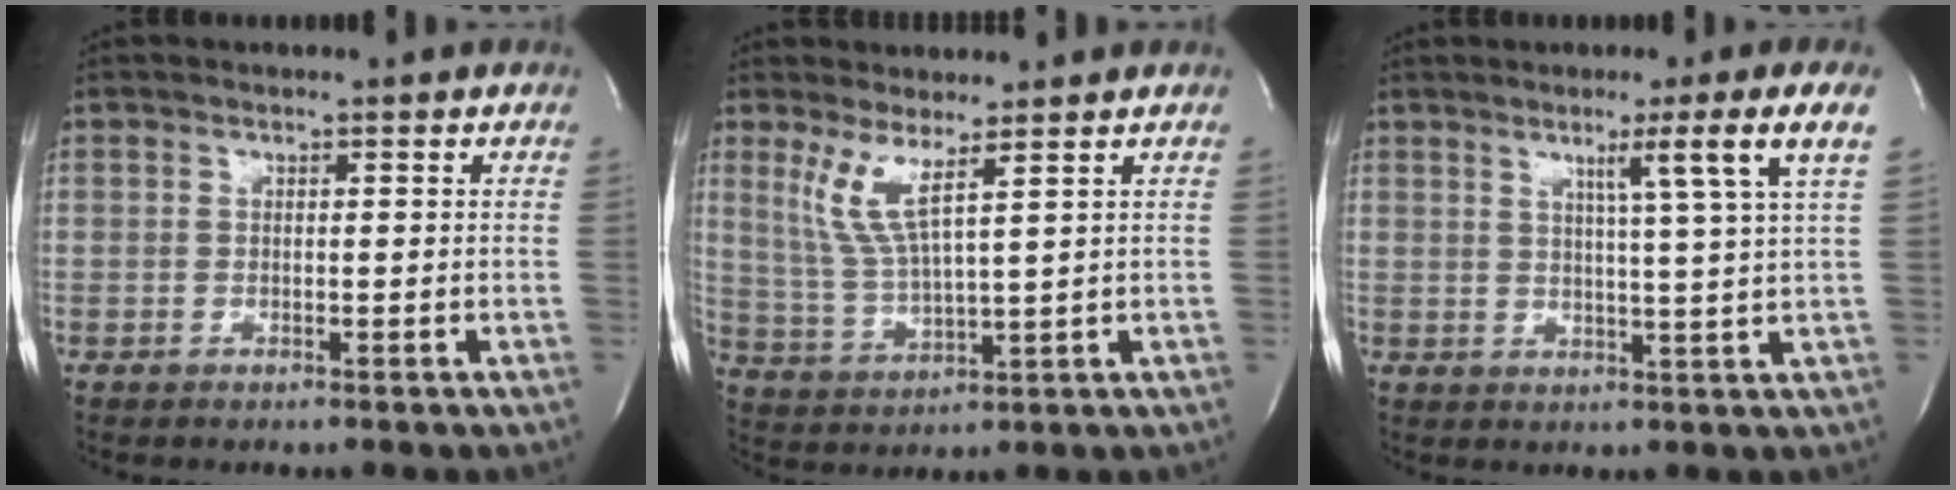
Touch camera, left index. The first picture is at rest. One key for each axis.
{"total": 6.0, "fx": 3.3, "fy": 0.0, "fz": 5.1, "tx": -0.114, "ty": -0.016, "tz": 0.075}
{"total": 7.4, "fx": 3.3, "fy": -2.5, "fz": 6.1, "tx": -0.095, "ty": -0.016, "tz": 0.052}